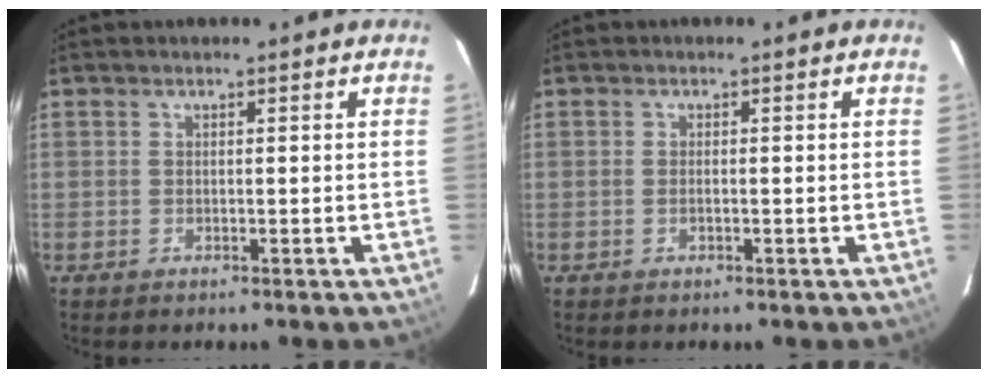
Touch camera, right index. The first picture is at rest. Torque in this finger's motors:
{"motor_torque": [-0.18, 0.09, -0.02, -0.01]}